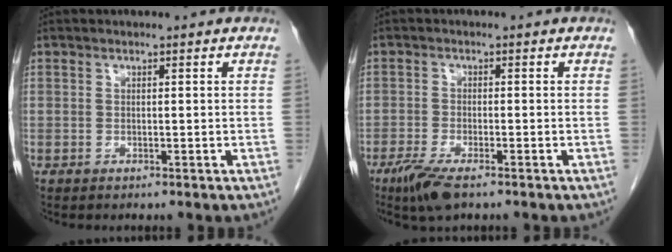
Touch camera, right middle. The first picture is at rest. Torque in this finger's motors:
{"motor_torque": [0.89, -0.60, 0.20, 0.09]}